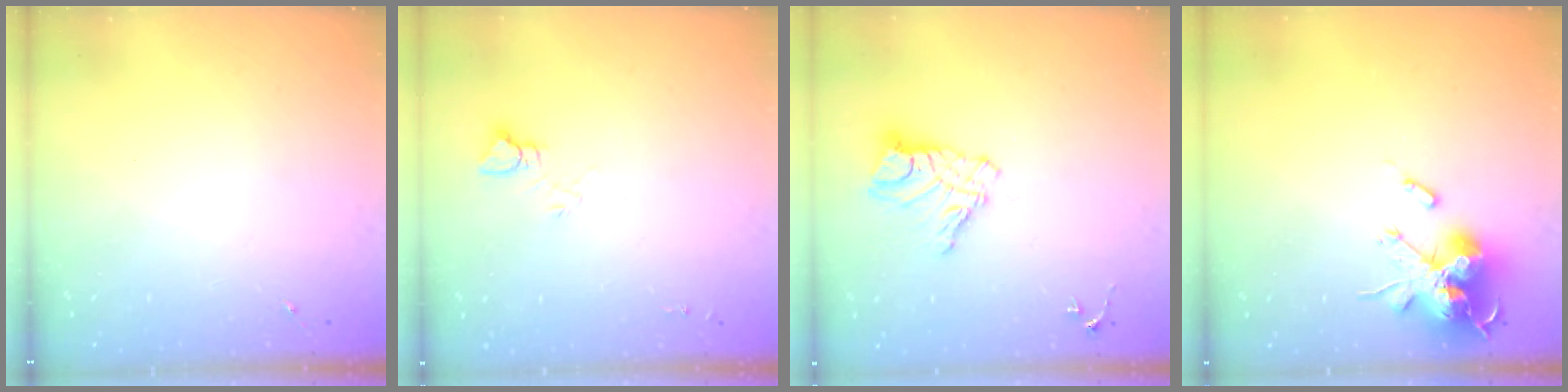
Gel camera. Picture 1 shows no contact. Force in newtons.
{"total": 6.0, "press": 6.0, "slide": 0.4}
{"total": 11.3, "press": 11.2, "slide": 0.9}
{"total": 18.9, "press": 18.9, "slide": 0.2}